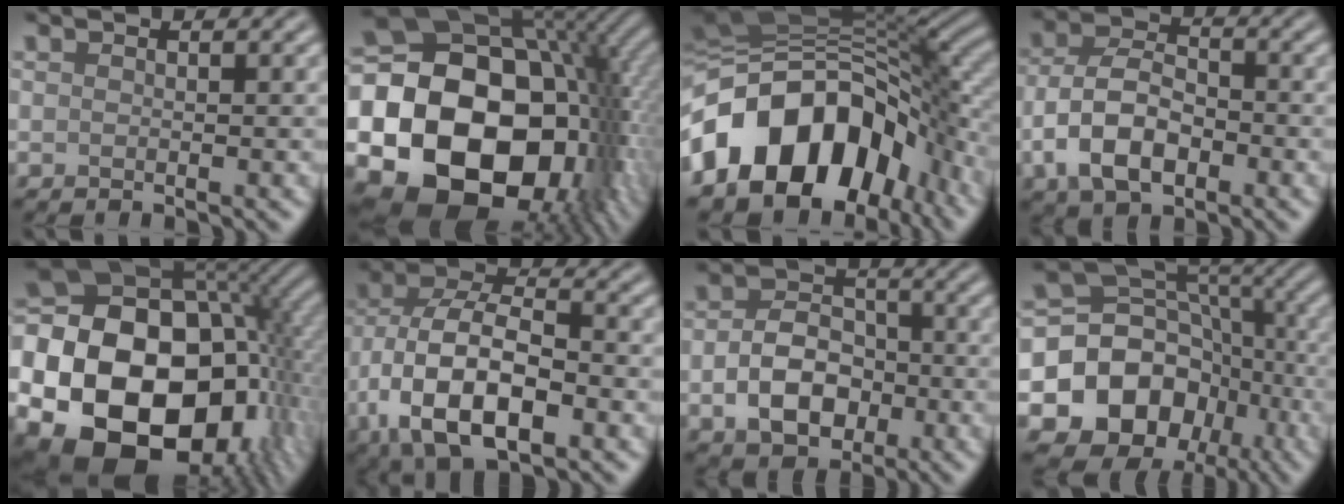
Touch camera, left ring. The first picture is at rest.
{"total": 22.2, "force": [-3.8, 17.0, 13.8], "torque": [-0.227, -0.039, -0.076]}
{"total": 15.5, "force": [-4.5, 10.4, 10.5], "torque": [-0.167, 0.012, -0.096]}
{"total": 6.5, "force": [-2.4, 3.9, 4.6], "torque": [-0.093, 0.002, -0.052]}
{"total": 24.6, "force": [-5.5, 18.9, 14.8], "torque": [-0.276, -0.023, -0.125]}
{"total": 11.8, "force": [-4.1, 6.1, 9.2], "torque": [-0.177, -0.005, -0.077]}
{"total": 5.7, "force": [-1.6, 4.1, 3.7], "torque": [-0.065, -0.001, -0.028]}
{"total": 13.4, "force": [-4.4, 11.3, 5.9], "torque": [-0.099, 0.000, -0.087]}